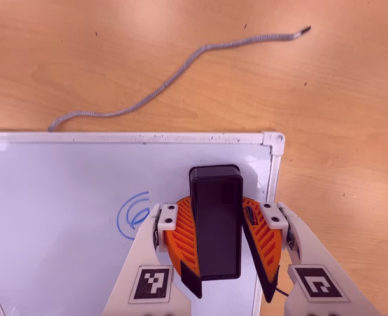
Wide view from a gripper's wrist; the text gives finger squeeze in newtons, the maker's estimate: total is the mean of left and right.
{"total": 12.8, "left": 15.1, "right": 10.4}